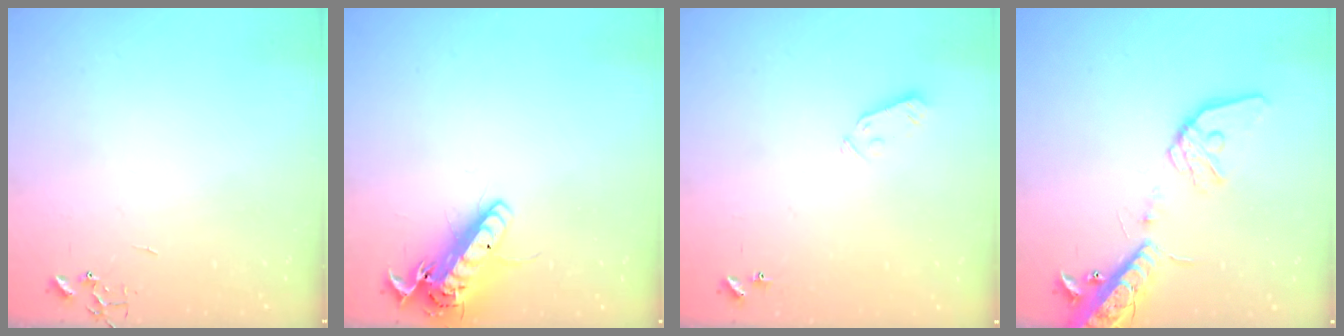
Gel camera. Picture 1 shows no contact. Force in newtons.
{"total": 15.7, "press": 15.3, "slide": 3.3}
{"total": 3.5, "press": 3.5, "slide": 0.4}
{"total": 18.9, "press": 18.6, "slide": 3.4}